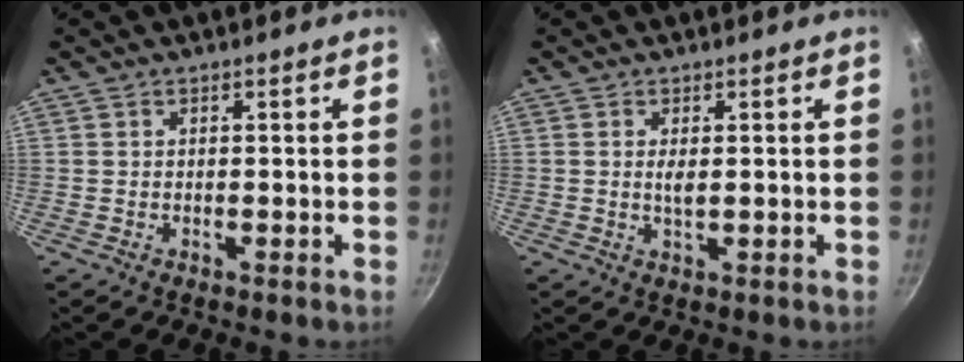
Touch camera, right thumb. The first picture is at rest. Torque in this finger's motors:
{"motor_torque": [1.16, 0.10, 0.56, -0.15, 0.18]}